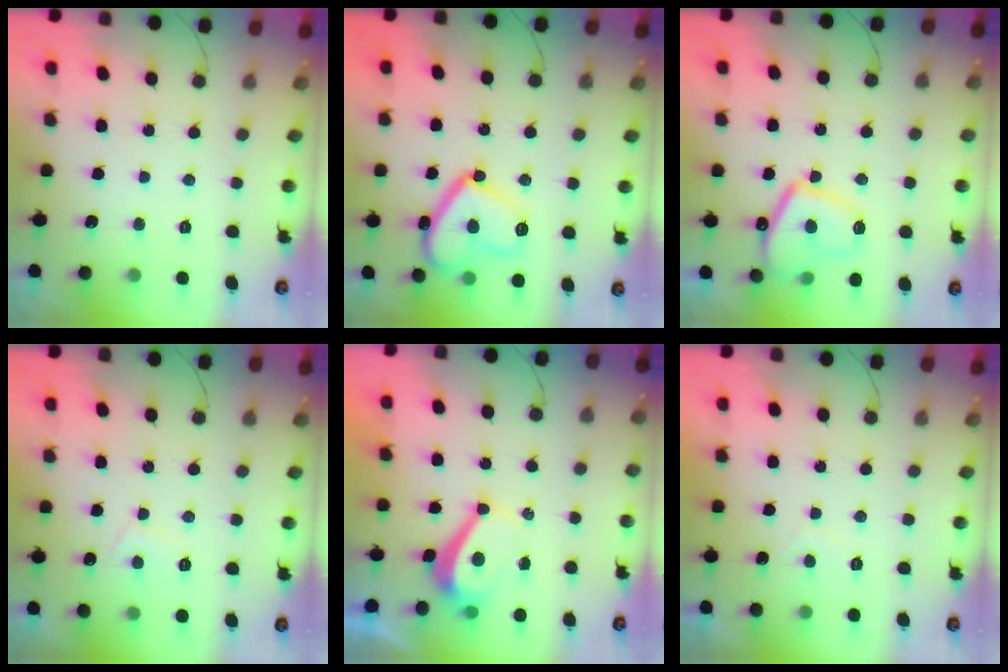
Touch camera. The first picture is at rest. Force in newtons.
{"total": 14.3, "press": 14.2, "slide": 1.2}
{"total": 11.6, "press": 11.5, "slide": 1.4}
{"total": 3.0, "press": 3.0, "slide": 0.5}
{"total": 4.2, "press": 4.2, "slide": 0.6}
{"total": 0.9, "press": 0.7, "slide": 0.5}